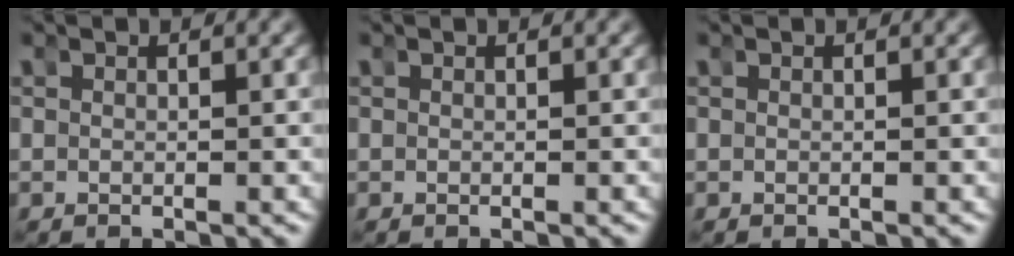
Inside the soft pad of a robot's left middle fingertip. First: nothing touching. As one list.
[{"total": 0.0}, {"total": 0.0}]